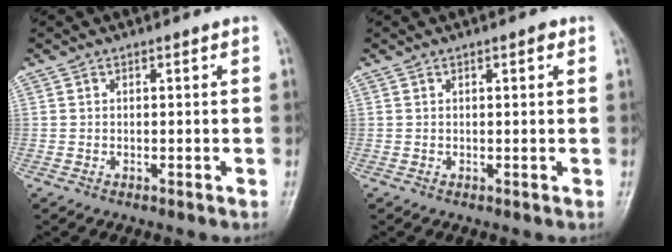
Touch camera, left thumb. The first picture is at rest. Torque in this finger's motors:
{"motor_torque": [-0.10, -0.02, 0.11, 0.09, 0.05]}